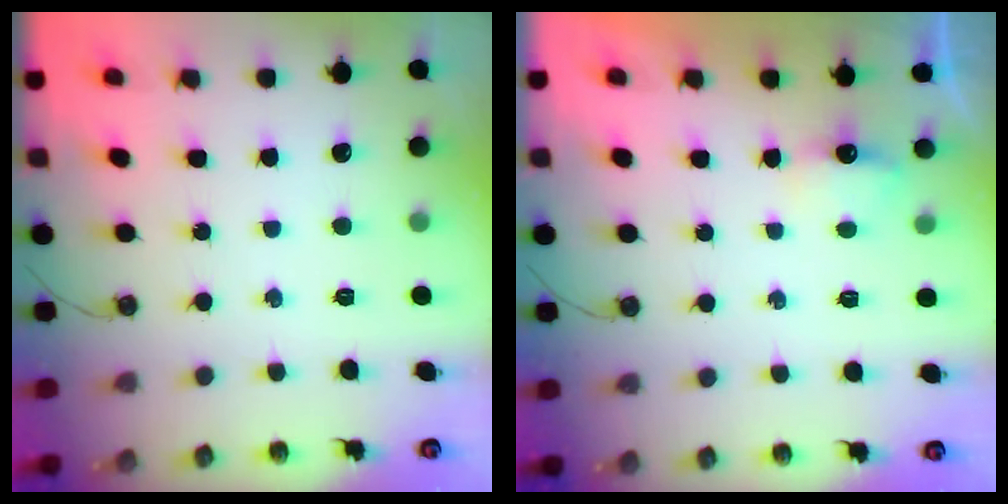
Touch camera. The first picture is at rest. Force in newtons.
{"total": 3.9, "press": 3.8, "slide": 0.6}